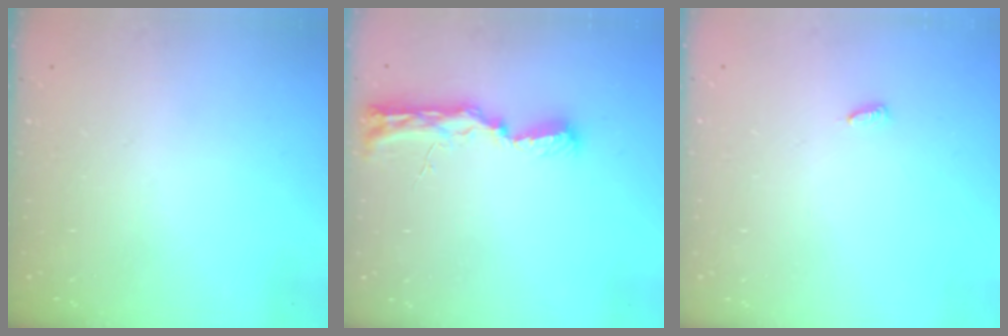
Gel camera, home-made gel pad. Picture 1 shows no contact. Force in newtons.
{"total": 10.5, "press": 9.6, "slide": 4.3}
{"total": 3.2, "press": 3.2, "slide": 0.5}